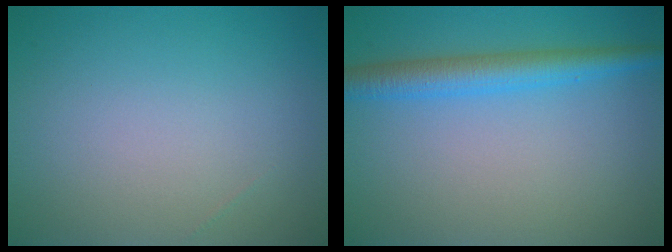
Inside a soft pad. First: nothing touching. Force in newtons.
{"total": 3.7, "press": 3.7, "slide": 0.0}